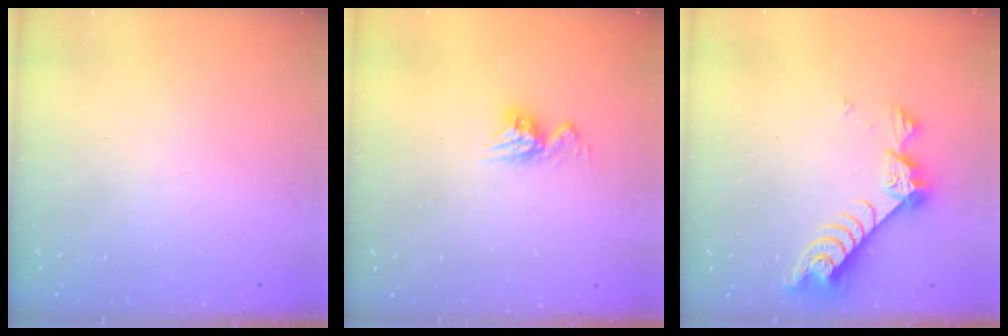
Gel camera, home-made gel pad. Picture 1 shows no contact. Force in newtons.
{"total": 8.0, "press": 8.0, "slide": 0.7}
{"total": 8.8, "press": 8.8, "slide": 0.8}